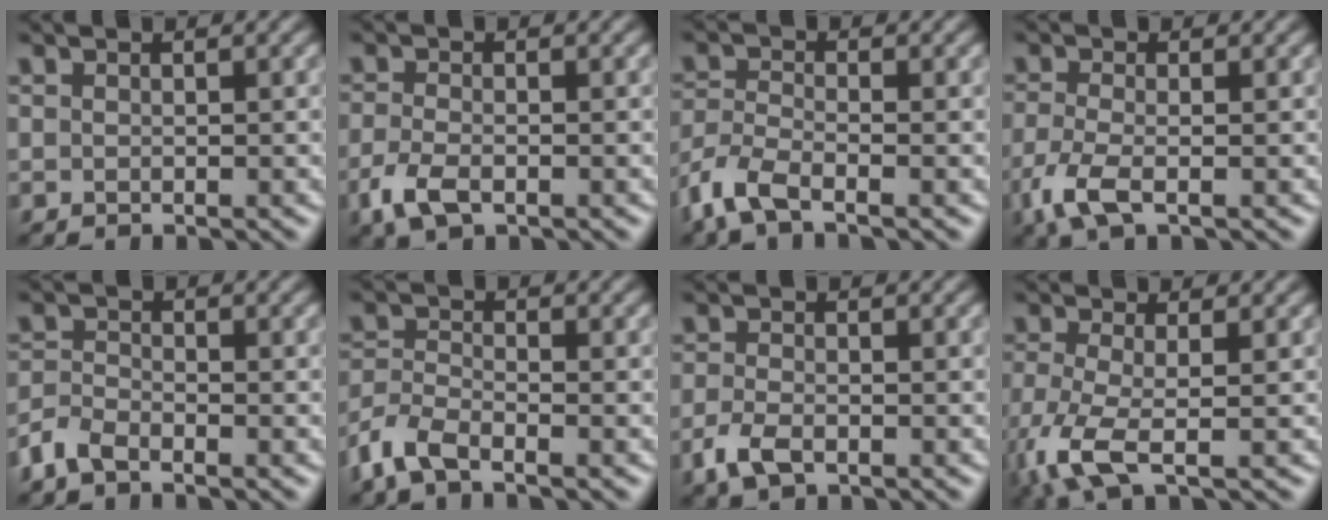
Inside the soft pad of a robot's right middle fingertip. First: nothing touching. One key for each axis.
{"total": 3.2, "fx": -1.7, "fy": 1.5, "fz": 2.2, "tx": -0.056, "ty": -0.006, "tz": -0.039}
{"total": 4.3, "fx": -3.0, "fy": 1.5, "fz": 2.7, "tx": -0.067, "ty": -0.010, "tz": -0.075}
{"total": 3.6, "fx": -1.8, "fy": 1.3, "fz": 2.9, "tx": -0.077, "ty": -0.007, "tz": -0.044}
{"total": 2.4, "fx": -1.8, "fy": 1.1, "fz": 1.2, "tx": -0.027, "ty": 0.003, "tz": -0.046}
{"total": 3.8, "fx": -2.8, "fy": 1.4, "fz": 2.2, "tx": -0.050, "ty": -0.005, "tz": -0.070}
{"total": 2.8, "fx": -1.5, "fy": 1.4, "fz": 1.9, "tx": -0.046, "ty": -0.004, "tz": -0.035}
{"total": 5.1, "fx": -2.3, "fy": 1.5, "fz": 4.3, "tx": -0.112, "ty": -0.019, "tz": -0.054}